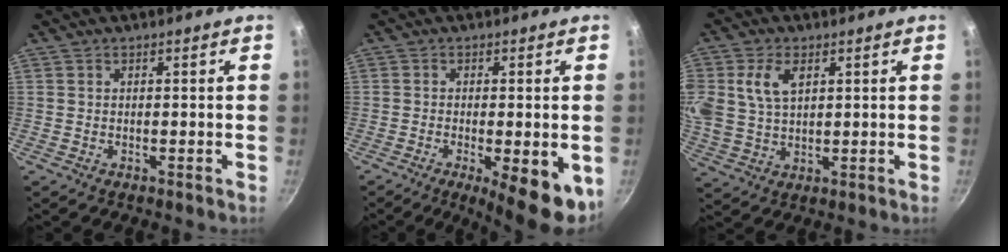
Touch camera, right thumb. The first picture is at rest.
{"total": 10.8, "force": [-3.6, 3.2, 9.7], "torque": [-0.122, -0.003, -0.043]}
{"total": 10.1, "force": [3.4, 6.6, 6.8], "torque": [-0.137, -0.001, 0.068]}